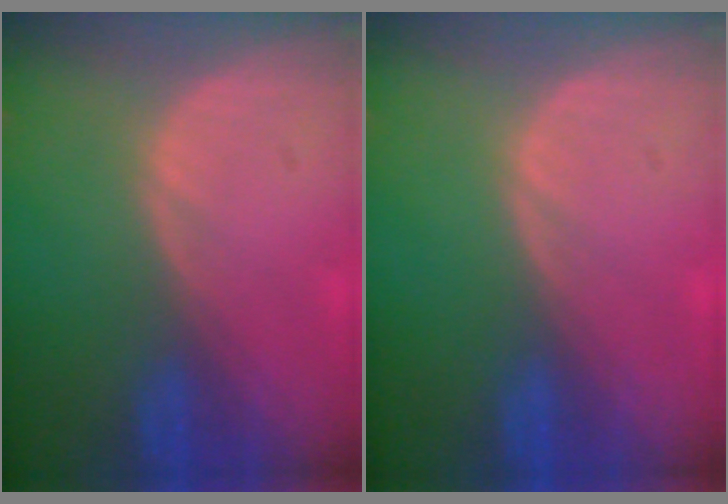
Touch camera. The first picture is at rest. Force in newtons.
{"total": 0.0}